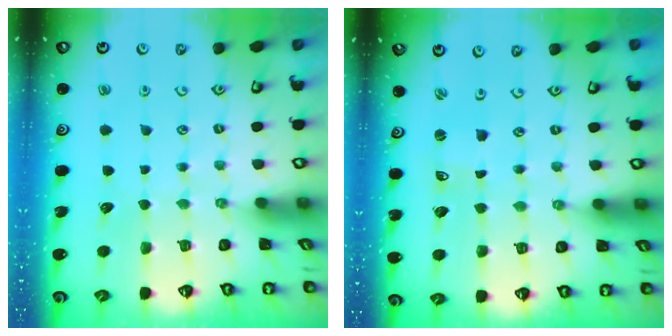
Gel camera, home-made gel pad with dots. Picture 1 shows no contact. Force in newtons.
{"total": 1.4, "press": 1.4, "slide": 0.0}